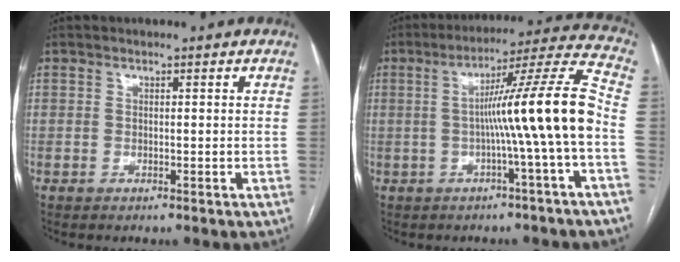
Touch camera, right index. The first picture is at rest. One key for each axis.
{"total": 13.7, "fx": -2.1, "fy": -2.2, "fz": 13.4, "tx": -0.198, "ty": 0.018, "tz": -0.037}